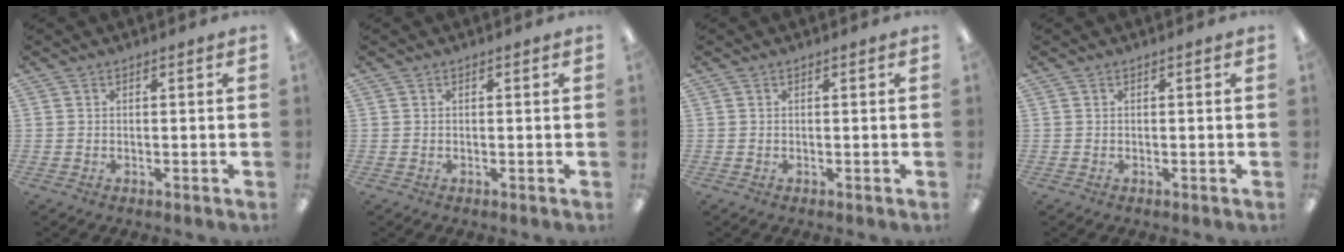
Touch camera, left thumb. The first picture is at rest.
{"total": 0.0}
{"total": 0.0}
{"total": 0.0}